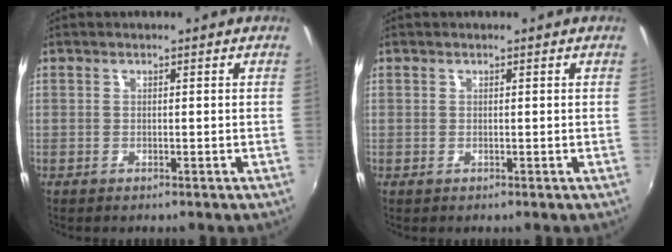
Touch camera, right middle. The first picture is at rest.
{"total": 0.0}